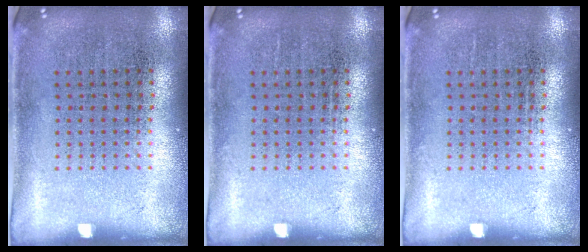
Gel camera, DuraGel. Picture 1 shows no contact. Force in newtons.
{"total": 0.0}
{"total": 0.0}